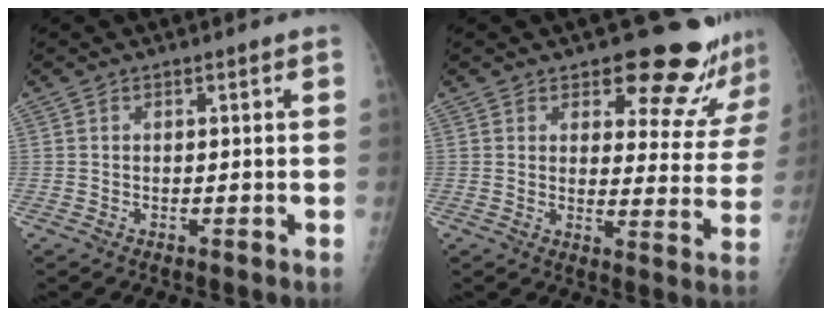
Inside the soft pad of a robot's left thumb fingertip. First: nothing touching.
{"total": 14.3, "force": [12.9, 4.3, 4.2], "torque": [-0.001, -0.115, 0.142]}